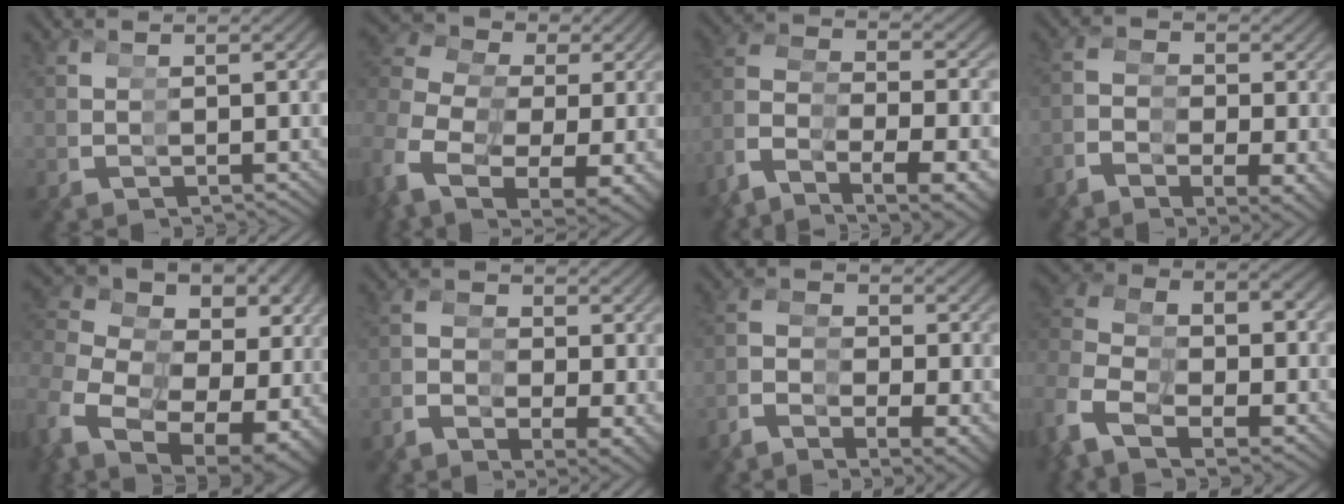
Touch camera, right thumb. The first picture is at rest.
{"total": 11.1, "force": [3.1, 8.1, 7.0], "torque": [-0.126, 0.014, 0.049]}
{"total": 8.9, "force": [-0.1, 7.8, 4.3], "torque": [-0.131, -0.006, 0.005]}
{"total": 3.1, "force": [-0.4, 2.0, 2.3], "torque": [-0.036, 0.008, -0.003]}
{"total": 12.9, "force": [2.9, 9.2, 8.6], "torque": [-0.145, 0.009, 0.048]}
{"total": 2.1, "force": [-0.2, 1.3, 1.6], "torque": [-0.020, 0.010, -0.001]}
{"total": 3.7, "force": [-0.6, 2.6, 2.6], "torque": [-0.053, 0.005, -0.003]}
{"total": 8.3, "force": [2.0, 6.4, 4.8], "torque": [-0.110, 0.018, 0.029]}